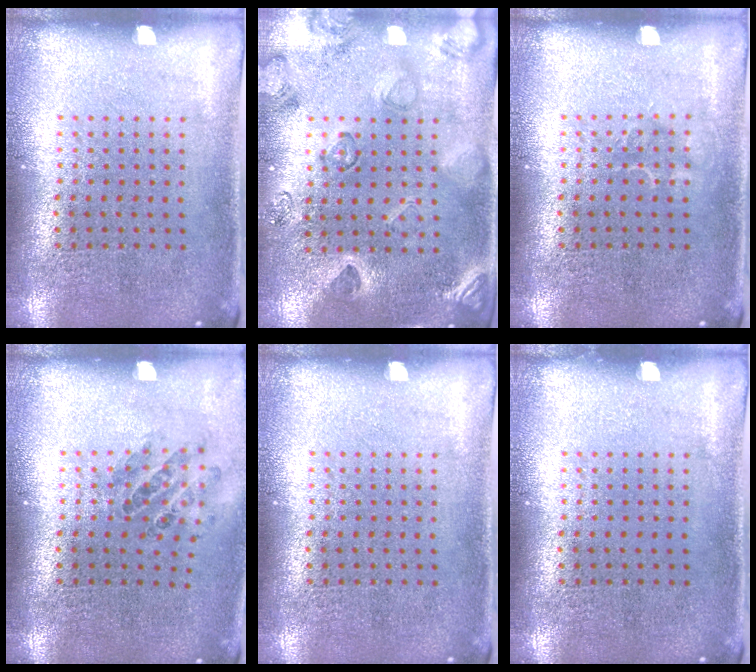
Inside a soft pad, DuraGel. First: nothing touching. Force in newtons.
{"total": 2.3, "press": 2.0, "slide": 1.1}
{"total": 0.9, "press": 0.9, "slide": 0.3}
{"total": 0.8, "press": 0.8, "slide": 0.1}
{"total": 0.0}
{"total": 0.0}